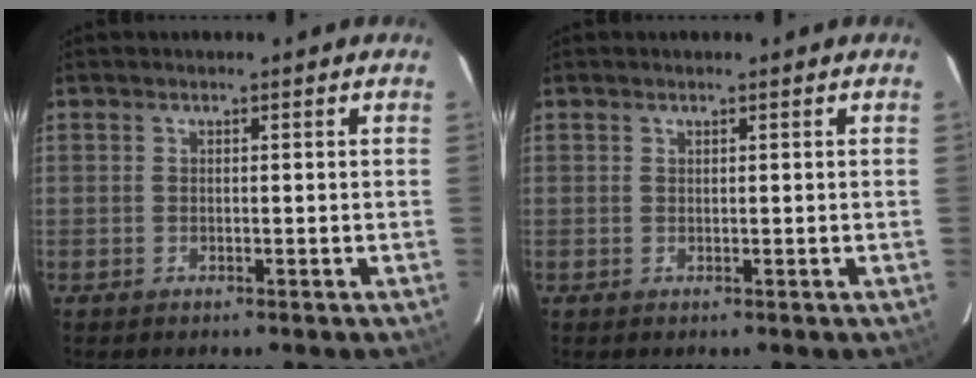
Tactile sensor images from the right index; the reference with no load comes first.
{"total": 0.0}